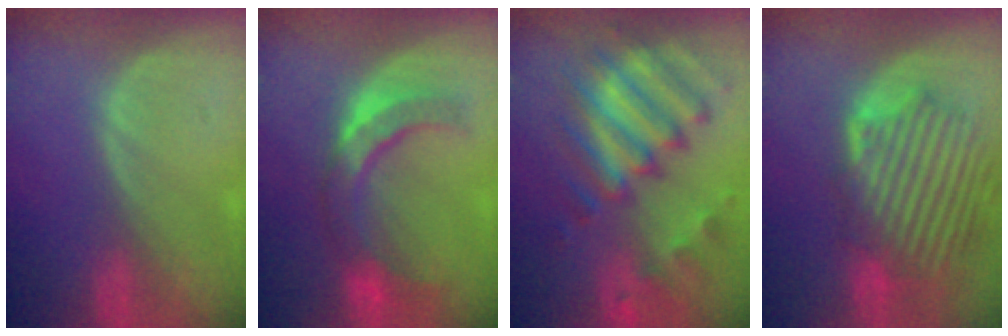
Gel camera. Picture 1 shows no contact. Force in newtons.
{"total": 7.6, "press": 7.6, "slide": 0.7}
{"total": 11.6, "press": 10.1, "slide": 5.7}
{"total": 11.8, "press": 11.1, "slide": 4.0}